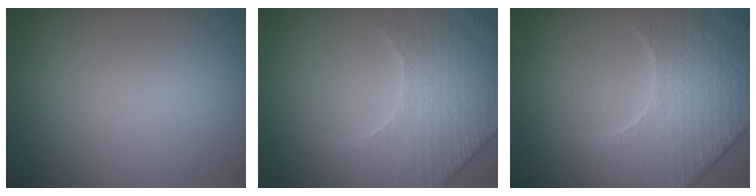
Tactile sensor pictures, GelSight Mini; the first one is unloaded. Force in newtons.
{"total": 3.9, "press": 3.7, "slide": 0.9}
{"total": 4.9, "press": 4.8, "slide": 1.3}